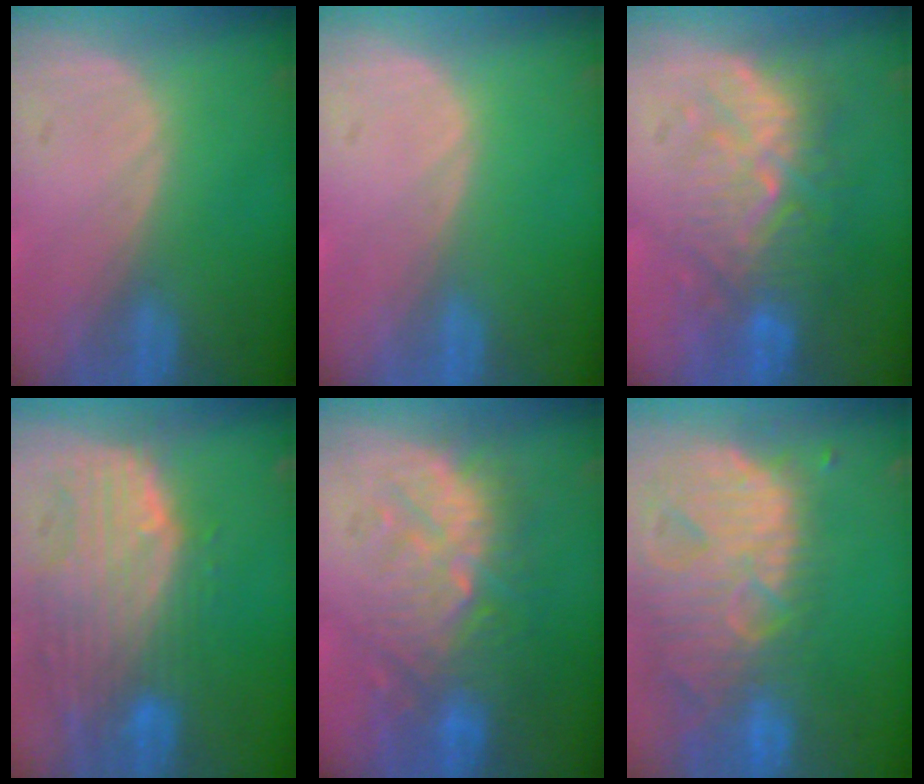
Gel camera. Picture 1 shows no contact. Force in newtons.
{"total": 0.0}
{"total": 9.4, "press": 9.0, "slide": 2.6}
{"total": 10.5, "press": 9.1, "slide": 5.3}
{"total": 9.8, "press": 9.5, "slide": 2.3}
{"total": 13.9, "press": 11.7, "slide": 7.5}